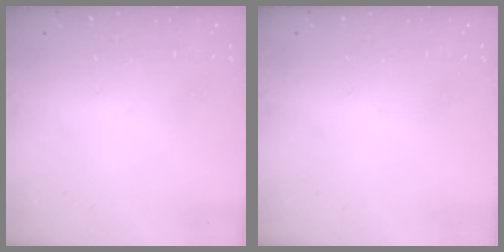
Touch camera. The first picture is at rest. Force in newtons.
{"total": 0.0}